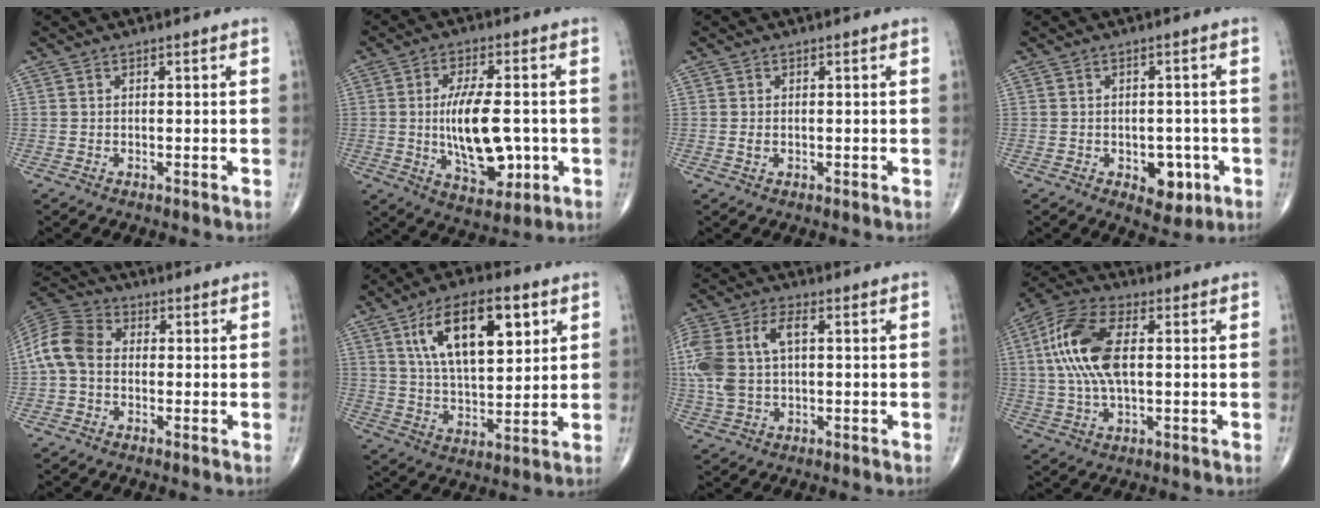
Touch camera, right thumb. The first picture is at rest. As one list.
[{"total": 14.3, "force": [-1.1, 6.6, 12.7], "torque": [-0.201, -0.004, -0.007]}, {"total": 1.1, "force": [-0.1, 0.7, 0.8], "torque": [-0.020, 0.001, -0.001]}, {"total": 6.1, "force": [-2.1, 3.8, 4.2], "torque": [-0.024, 0.006, -0.021]}, {"total": 9.1, "force": [-0.5, 6.7, 6.1], "torque": [-0.120, 0.025, -0.024]}, {"total": 17.2, "force": [6.9, 7.6, 13.8], "torque": [-0.208, -0.020, 0.123]}, {"total": 13.0, "force": [1.4, 7.3, 10.7], "torque": [-0.260, 0.023, 0.031]}, {"total": 14.2, "force": [1.9, 6.5, 12.4], "torque": [-0.274, 0.016, 0.034]}]